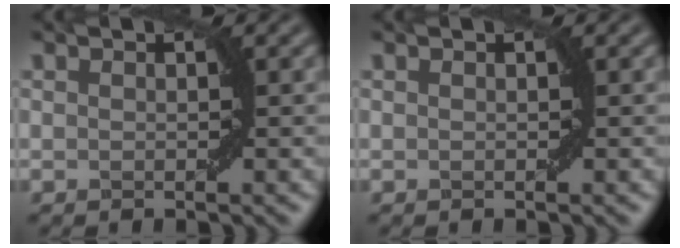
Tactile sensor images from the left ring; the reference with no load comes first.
{"total": 0.0}